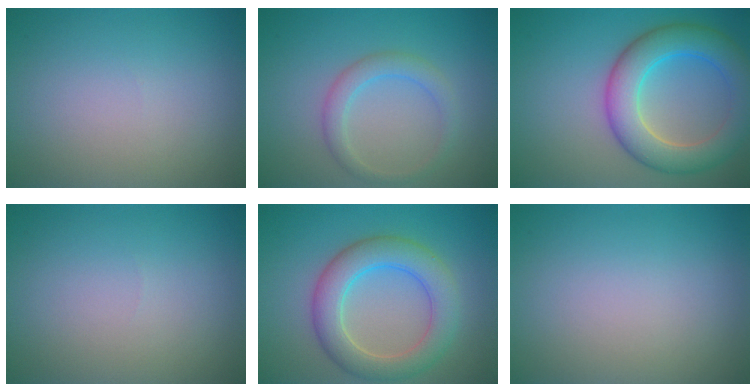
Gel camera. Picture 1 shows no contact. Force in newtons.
{"total": 2.3, "press": 2.3, "slide": 0.0}
{"total": 7.1, "press": 7.1, "slide": 0.2}
{"total": 0.0}
{"total": 5.8, "press": 5.8, "slide": 0.2}
{"total": 0.0}